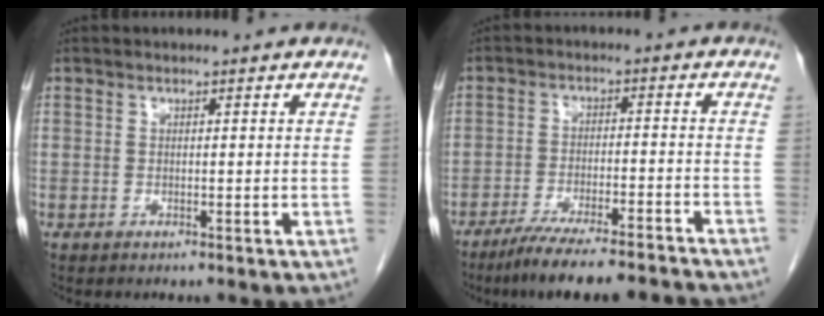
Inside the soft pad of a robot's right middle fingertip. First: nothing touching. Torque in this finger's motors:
{"motor_torque": [1.19, -0.94, 0.39, 0.10]}